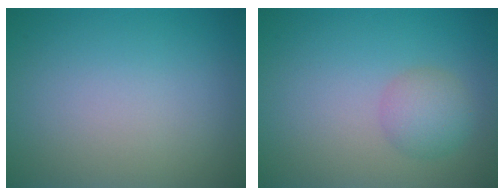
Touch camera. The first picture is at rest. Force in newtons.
{"total": 2.5, "press": 2.5, "slide": 0.0}